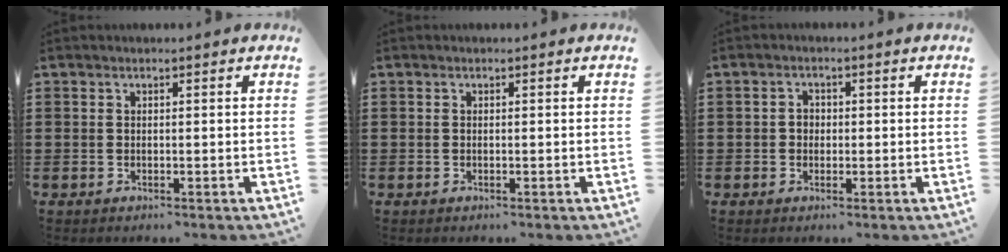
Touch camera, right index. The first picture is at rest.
{"total": 0.0}
{"total": 1.6, "force": [-0.2, 1.4, 0.8], "torque": [-0.018, 0.005, -0.006]}